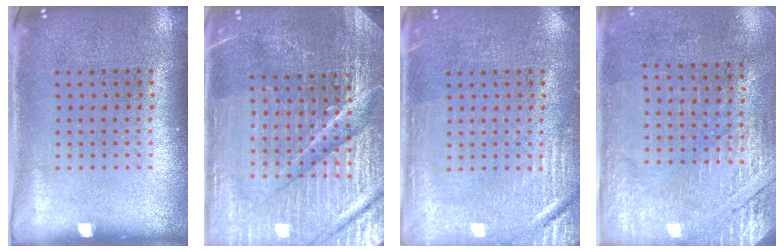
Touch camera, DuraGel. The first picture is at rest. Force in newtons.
{"total": 5.5, "press": 5.0, "slide": 2.2}
{"total": 2.9, "press": 2.9, "slide": 0.3}
{"total": 2.8, "press": 2.5, "slide": 1.4}